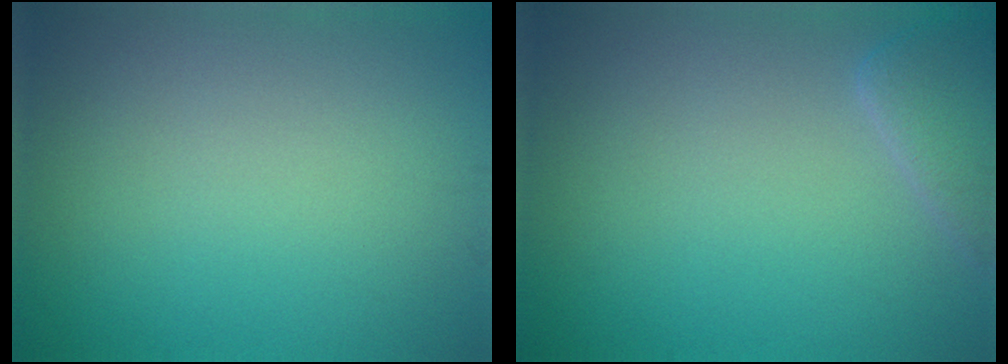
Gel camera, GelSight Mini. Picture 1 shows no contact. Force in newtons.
{"total": 2.6, "press": 2.5, "slide": 0.3}